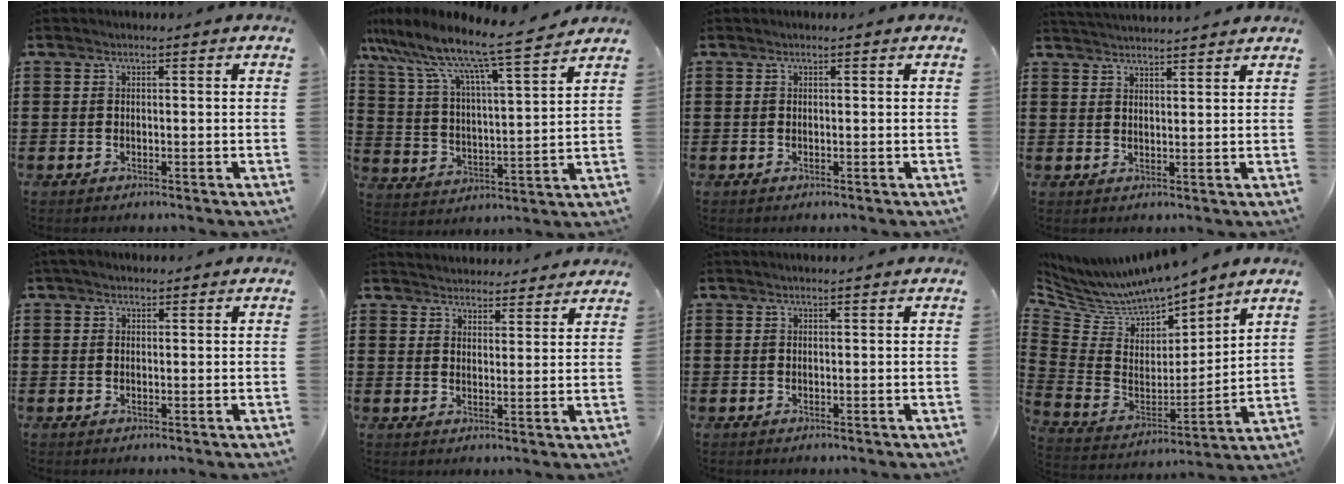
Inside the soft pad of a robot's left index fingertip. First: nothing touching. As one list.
[{"total": 8.9, "force": [7.7, 0.1, 4.4], "torque": [-0.118, -0.054, 0.124]}, {"total": 0.0}, {"total": 2.5, "force": [2.5, -0.3, 0.0], "torque": [-0.006, -0.007, 0.048]}, {"total": 1.4, "force": [1.1, 0.7, 0.4], "torque": [-0.010, 0.005, 0.022]}, {"total": 3.4, "force": [3.4, 0.0, -0.5], "torque": [-0.003, -0.016, 0.061]}, {"total": 0.7, "force": [0.6, -0.1, 0.2], "torque": [-0.004, -0.002, 0.013]}, {"total": 6.9, "force": [6.8, 1.1, 0.5], "torque": [-0.057, -0.058, 0.116]}]